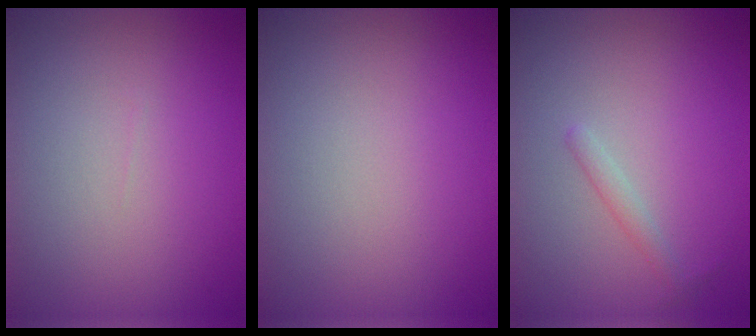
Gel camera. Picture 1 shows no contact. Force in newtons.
{"total": 0.0}
{"total": 1.1, "press": 1.1, "slide": 0.1}